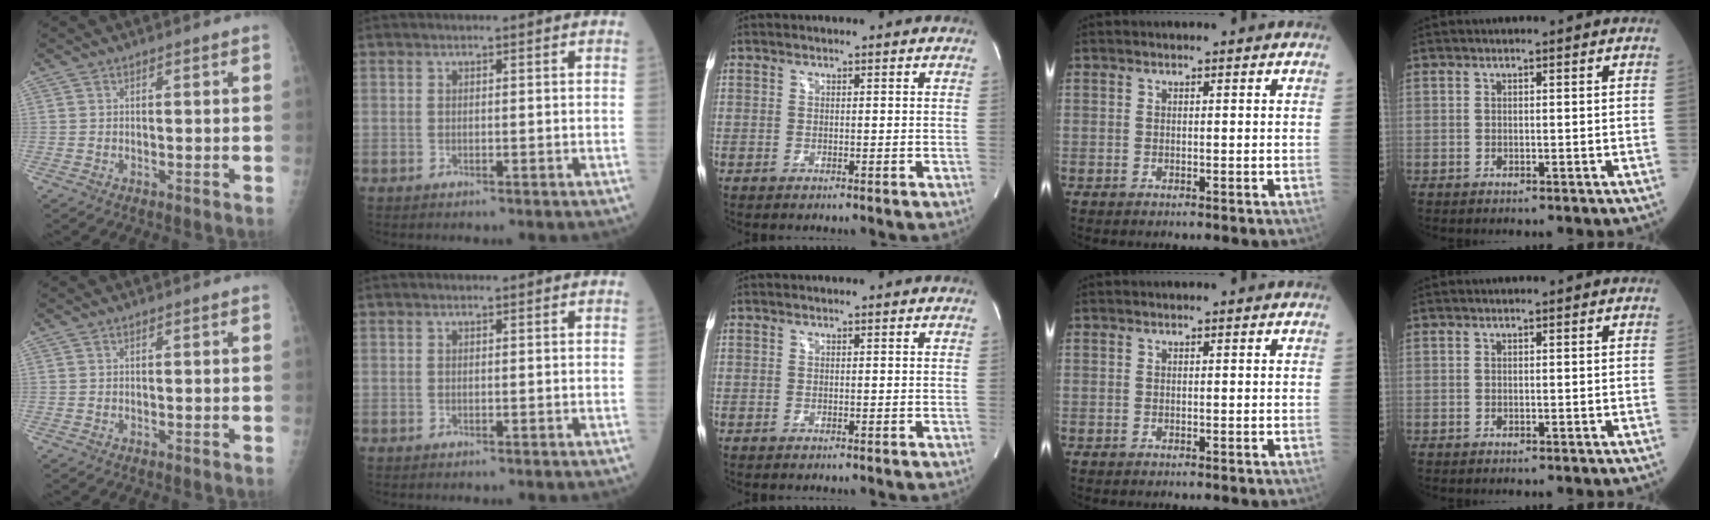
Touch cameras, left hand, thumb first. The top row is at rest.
{}